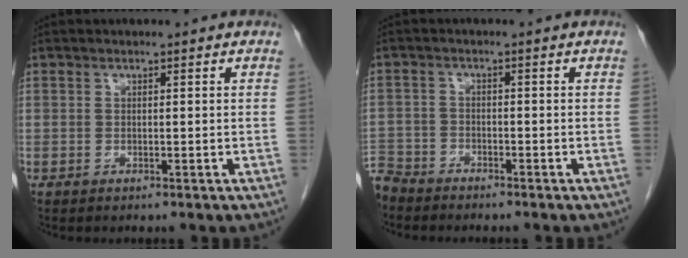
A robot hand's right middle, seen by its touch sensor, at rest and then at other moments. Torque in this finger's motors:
{"motor_torque": [0.37, -0.57, 0.35, 0.03]}